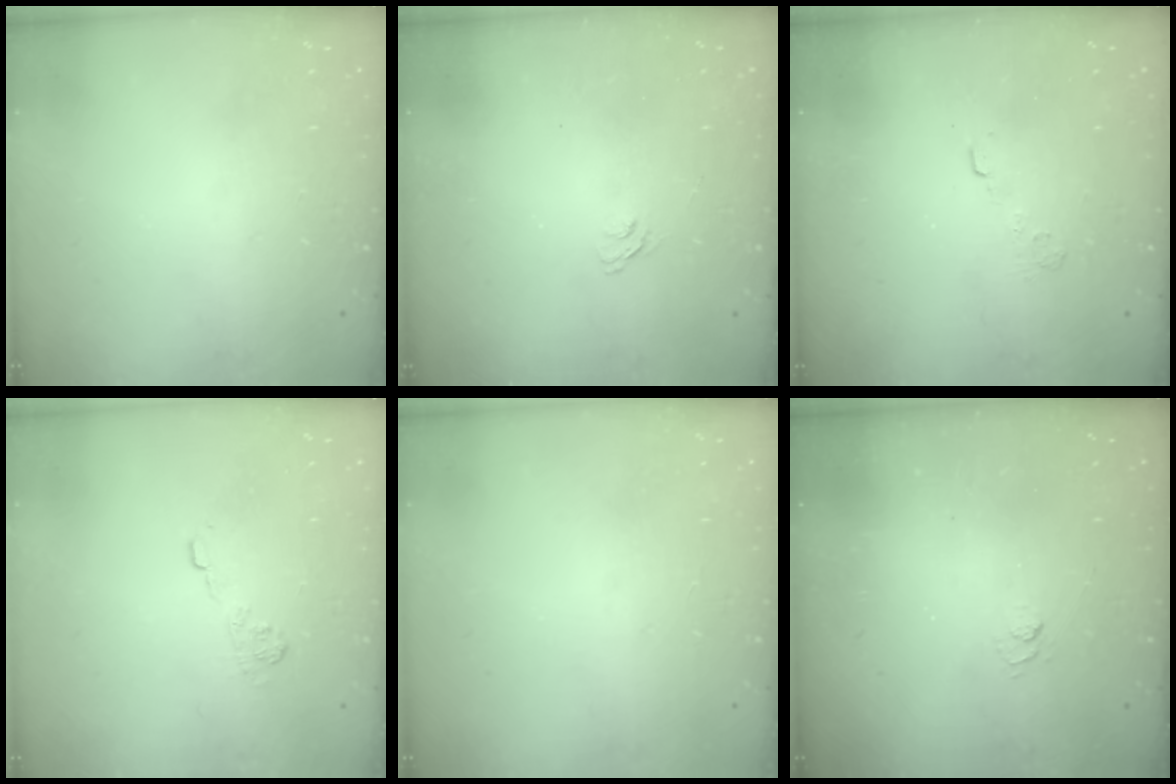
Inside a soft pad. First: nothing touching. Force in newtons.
{"total": 3.1, "press": 2.8, "slide": 1.3}
{"total": 2.7, "press": 2.3, "slide": 1.4}
{"total": 9.2, "press": 9.2, "slide": 0.8}
{"total": 0.0}
{"total": 2.7, "press": 2.2, "slide": 1.5}